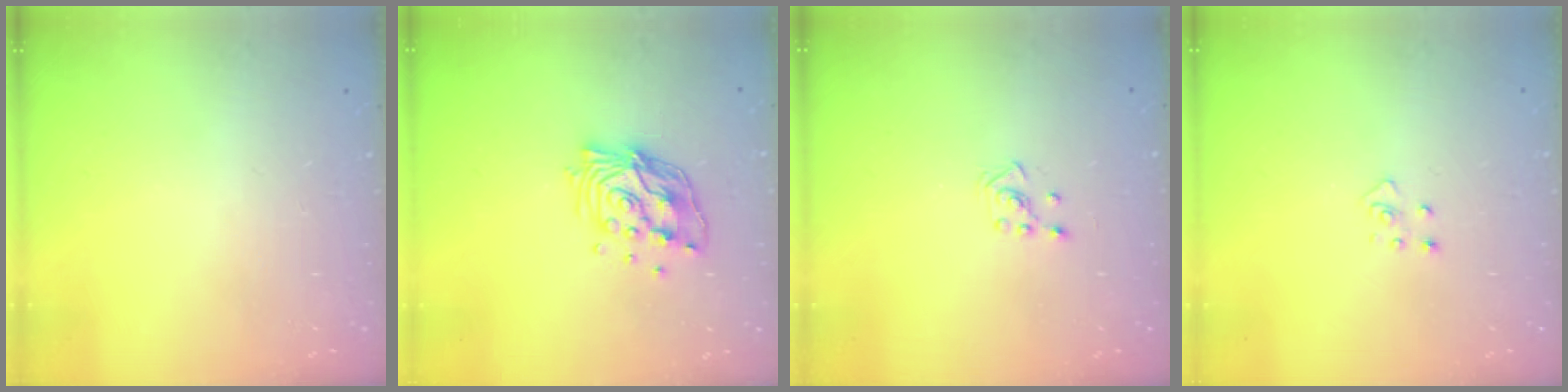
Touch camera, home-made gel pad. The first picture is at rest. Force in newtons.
{"total": 13.1, "press": 13.1, "slide": 1.2}
{"total": 2.6, "press": 2.5, "slide": 0.6}
{"total": 3.3, "press": 3.3, "slide": 0.3}